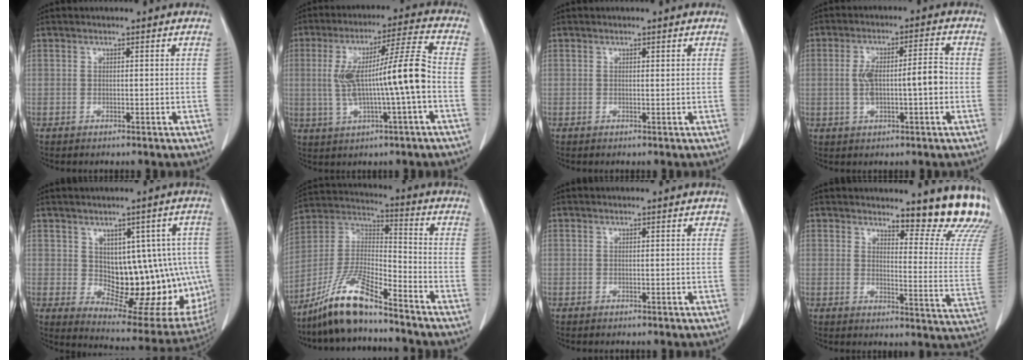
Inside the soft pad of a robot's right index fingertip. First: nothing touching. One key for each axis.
{"total": 12.5, "fx": -0.8, "fy": 0.3, "fz": 12.5, "tx": -0.231, "ty": 0.023, "tz": -0.011}
{"total": 0.0}
{"total": 7.5, "fx": -0.6, "fy": 1.8, "fz": 7.3, "tx": -0.140, "ty": 0.023, "tz": -0.005}
{"total": 16.2, "fx": -0.2, "fy": 8.2, "fz": 14.0, "tx": -0.148, "ty": 0.013, "tz": 0.025}
{"total": 12.3, "fx": -9.6, "fy": 1.5, "fz": 7.5, "tx": -0.159, "ty": -0.003, "tz": -0.186}
{"total": 0.7, "fx": 0.2, "fy": 0.3, "fz": 0.6, "tx": -0.007, "ty": 0.002, "tz": 0.002}
{"total": 13.6, "fx": 12.2, "fy": 1.3, "fz": 5.7, "tx": -0.052, "ty": -0.099, "tz": 0.126}